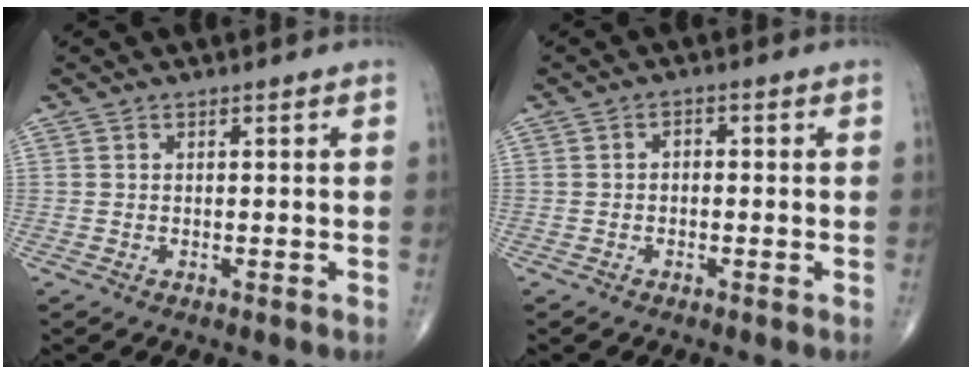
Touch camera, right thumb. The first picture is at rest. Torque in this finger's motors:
{"motor_torque": [-0.36, -0.03, -0.12, -0.07, -0.08]}